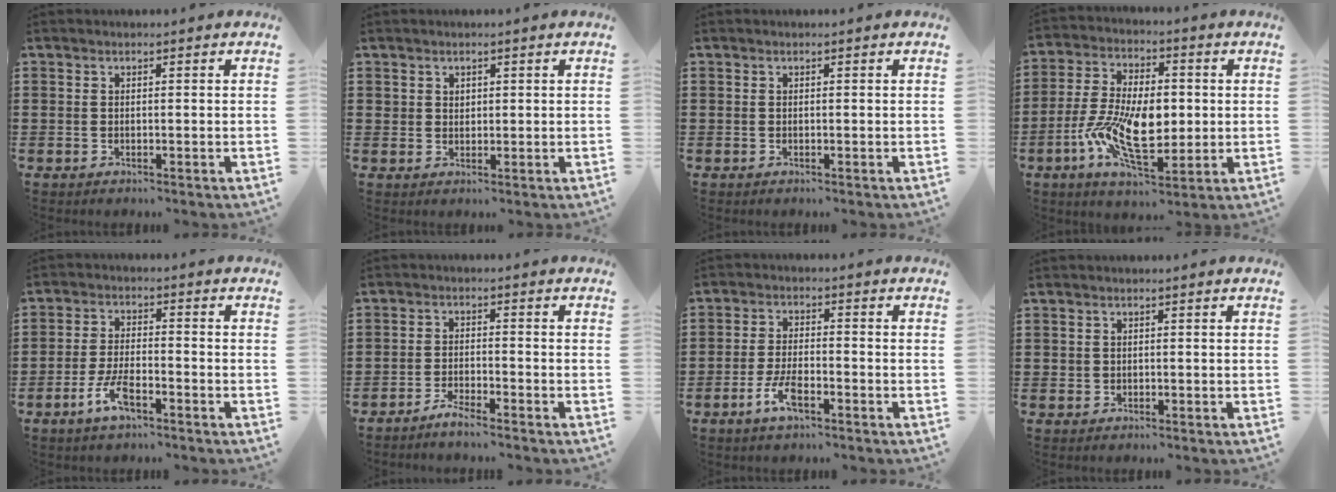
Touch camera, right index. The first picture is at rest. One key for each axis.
{"total": 1.4, "fx": 1.0, "fy": 1.1, "fz": 0.2, "tx": -0.006, "ty": 0.005, "tz": 0.019}
{"total": 0.0}
{"total": 12.1, "fx": -1.7, "fy": 6.2, "fz": 10.3, "tx": -0.215, "ty": -0.004, "tz": -0.032}
{"total": 5.7, "fx": -3.2, "fy": 1.8, "fz": 4.3, "tx": -0.104, "ty": -0.003, "tz": -0.066}
{"total": 2.7, "fx": -2.6, "fy": -0.2, "fz": 0.6, "tx": -0.014, "ty": 0.001, "tz": -0.051}
{"total": 5.2, "fx": -2.8, "fy": 1.7, "fz": 4.0, "tx": -0.092, "ty": 0.000, "tz": -0.058}
{"total": 0.6, "fx": -0.1, "fy": 0.6, "fz": 0.1, "tx": -0.004, "ty": 0.004, "tz": -0.004}